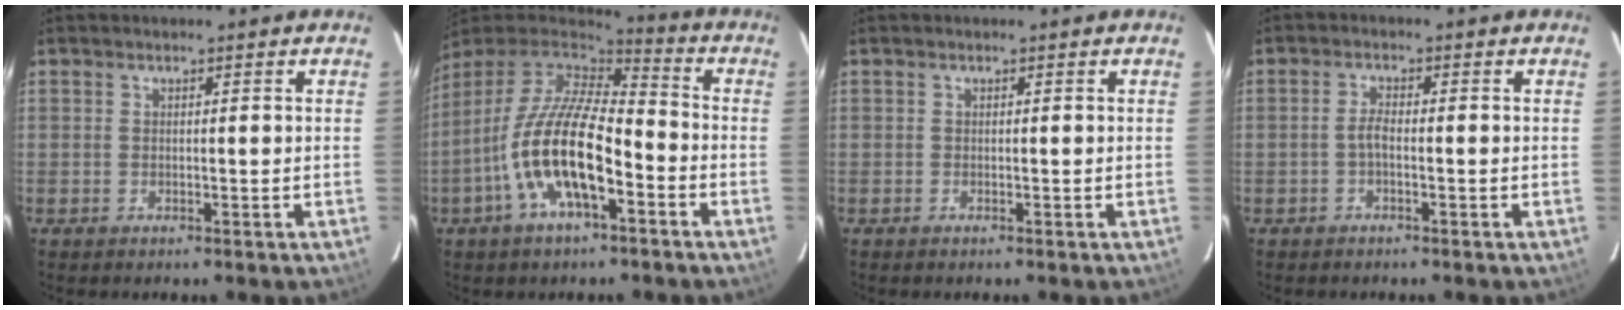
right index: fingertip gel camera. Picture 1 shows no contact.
{"total": 17.4, "force": [-6.5, 6.2, 14.9], "torque": [-0.295, -0.012, -0.127]}
{"total": 0.0}
{"total": 1.9, "force": [-0.8, 0.5, 1.6], "torque": [-0.035, 0.006, -0.018]}